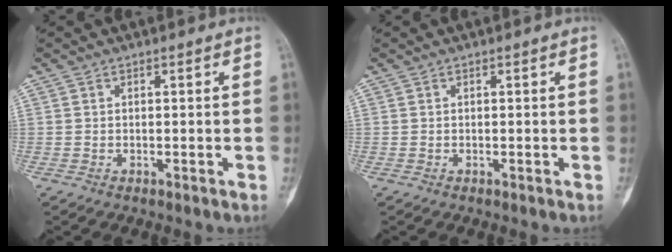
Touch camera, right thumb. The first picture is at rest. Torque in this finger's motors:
{"motor_torque": [-0.01, 0.01, 0.06, -0.03, 0.01]}